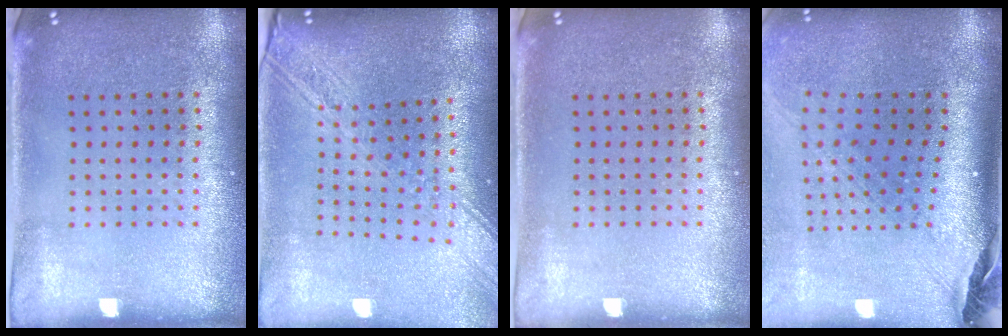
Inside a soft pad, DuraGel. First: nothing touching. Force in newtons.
{"total": 2.5, "press": 2.1, "slide": 1.4}
{"total": 0.0}
{"total": 2.7, "press": 1.9, "slide": 1.9}